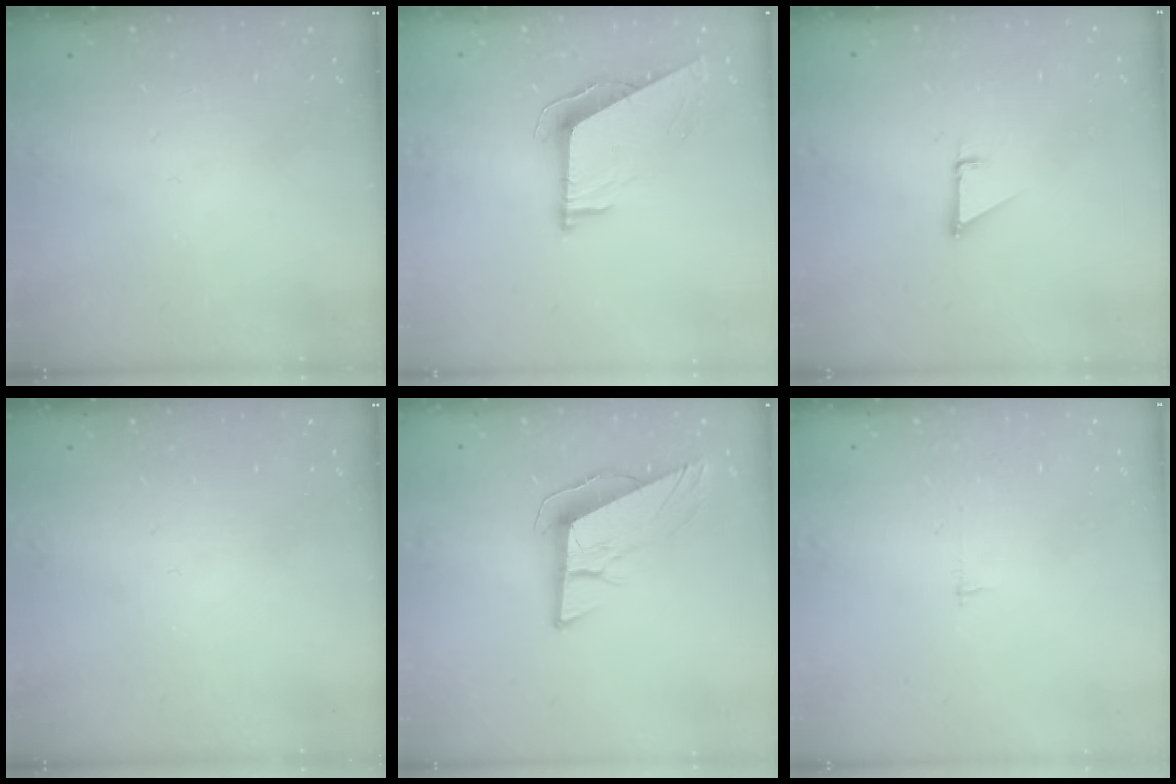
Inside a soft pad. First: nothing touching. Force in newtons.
{"total": 7.5, "press": 7.5, "slide": 0.1}
{"total": 0.9, "press": 0.9, "slide": 0.1}
{"total": 0.0}
{"total": 10.7, "press": 10.3, "slide": 2.6}
{"total": 2.5, "press": 2.5, "slide": 0.2}